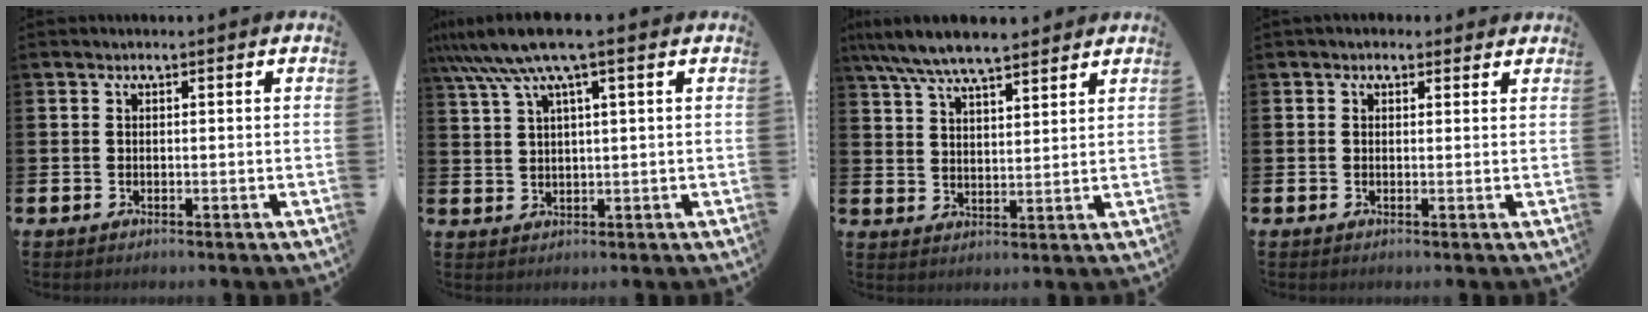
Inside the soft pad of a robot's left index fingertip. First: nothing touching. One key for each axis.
{"total": 7.4, "fx": 4.8, "fy": 0.9, "fz": 5.5, "tx": -0.120, "ty": -0.005, "tz": 0.086}
{"total": 7.4, "fx": 6.9, "fy": 1.2, "fz": 2.4, "tx": -0.071, "ty": -0.024, "tz": 0.125}
{"total": 1.3, "fx": 0.9, "fy": 0.8, "fz": 0.2, "tx": 0.007, "ty": 0.005, "tz": 0.014}